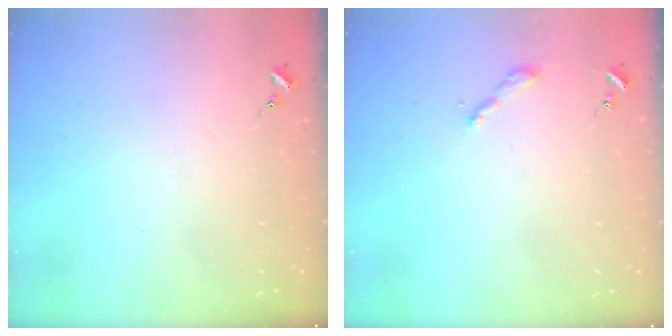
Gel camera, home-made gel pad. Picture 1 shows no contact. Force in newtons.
{"total": 2.2, "press": 2.2, "slide": 0.2}